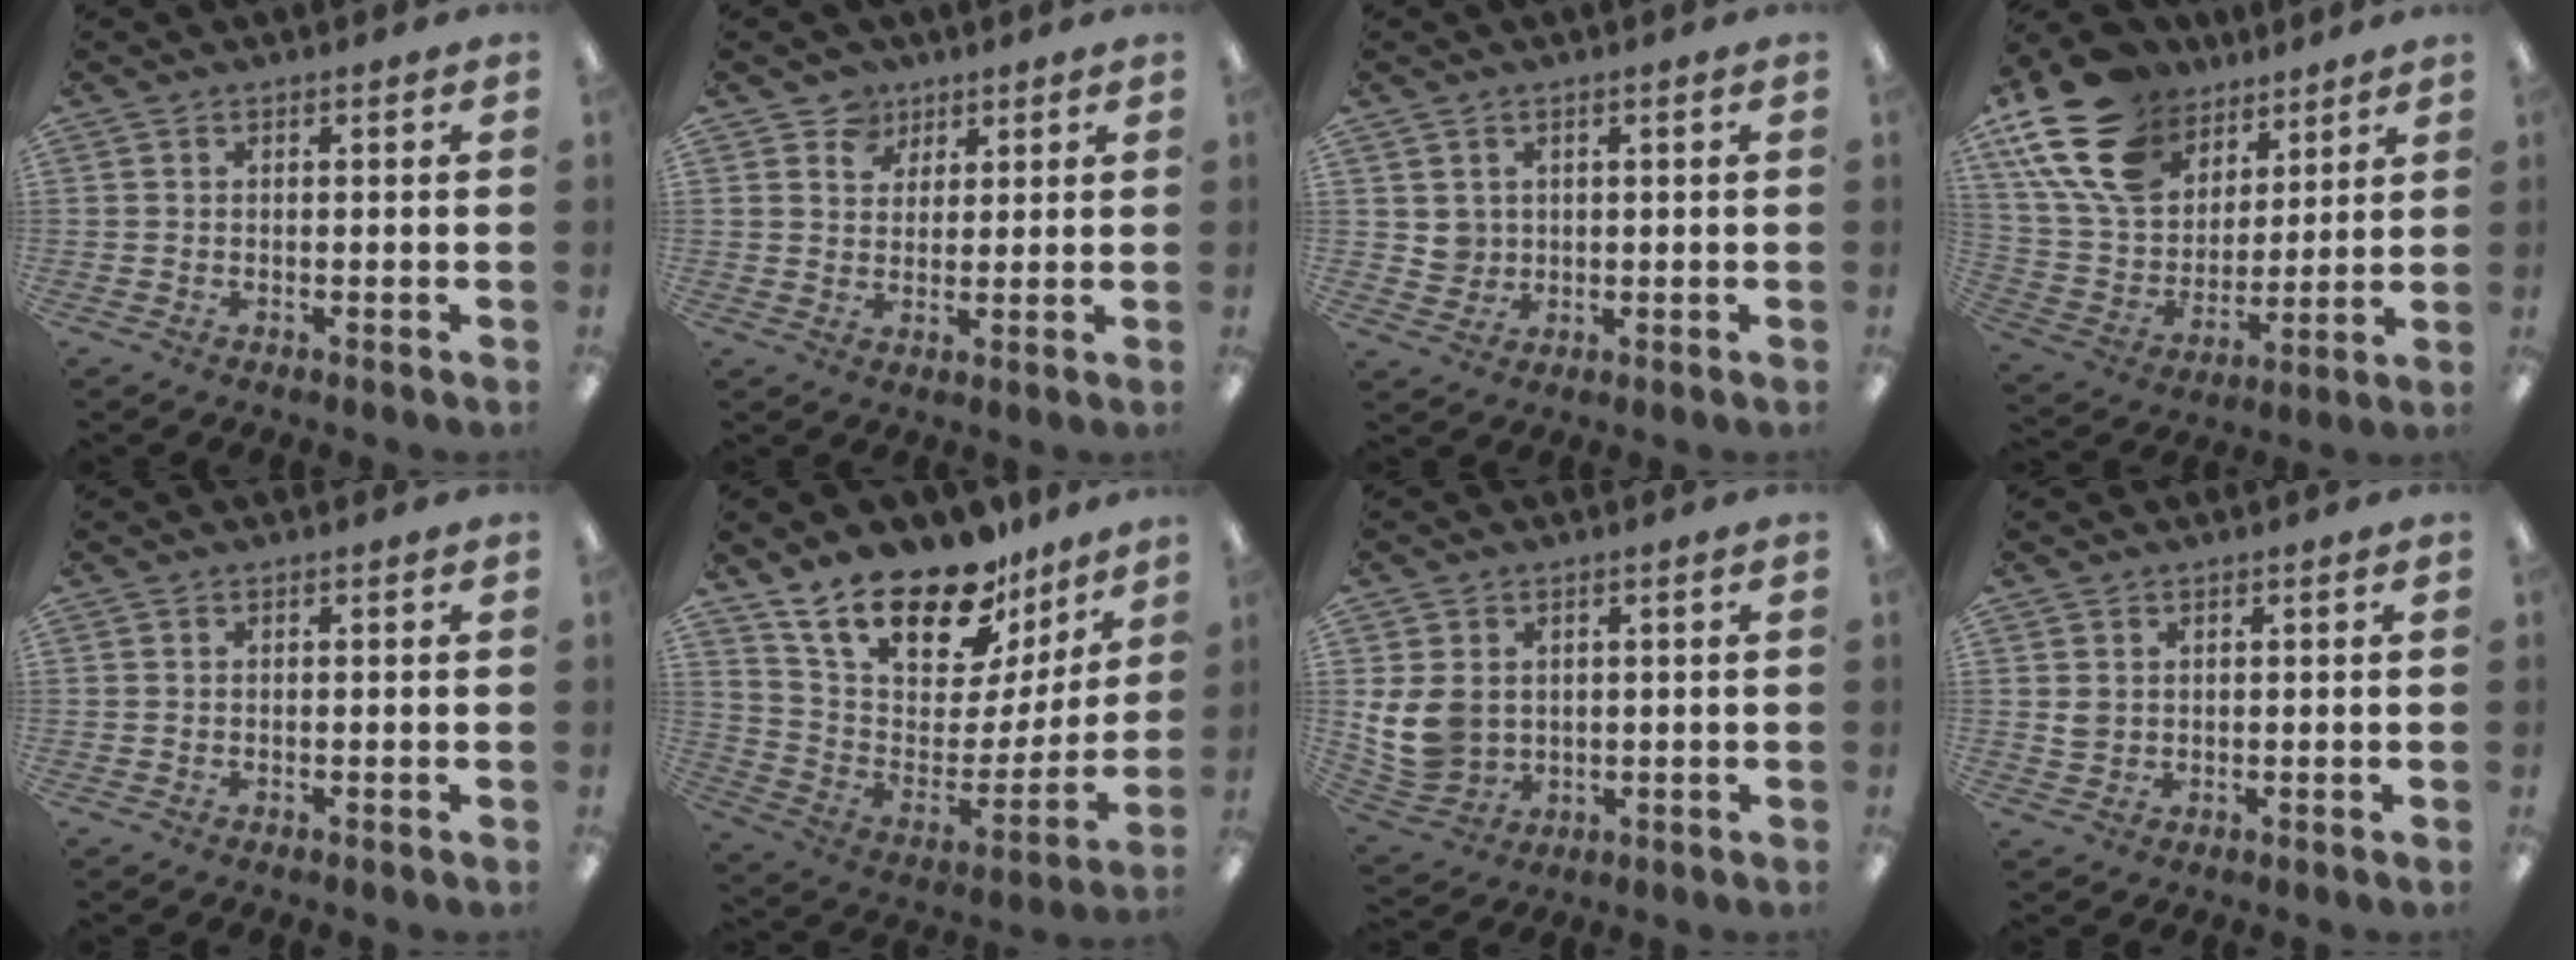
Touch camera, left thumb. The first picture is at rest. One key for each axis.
{"total": 5.4, "fx": 3.4, "fy": 4.1, "fz": 0.4, "tx": -0.012, "ty": -0.009, "tz": 0.061}
{"total": 3.6, "fx": 1.4, "fy": 3.3, "fz": 0.0, "tx": -0.003, "ty": 0.001, "tz": 0.025}
{"total": 20.7, "fx": 11.6, "fy": 13.6, "fz": 10.4, "tx": -0.221, "ty": -0.047, "tz": 0.217}
{"total": 0.0}
{"total": 22.2, "fx": 17.2, "fy": 9.3, "fz": 10.5, "tx": -0.185, "ty": -0.119, "tz": 0.306}
{"total": 9.8, "fx": 1.3, "fy": 8.2, "fz": 5.2, "tx": -0.136, "ty": 0.006, "tz": 0.027}
{"total": 2.2, "fx": 0.9, "fy": 1.8, "fz": 0.7, "tx": -0.009, "ty": -0.002, "tz": 0.015}